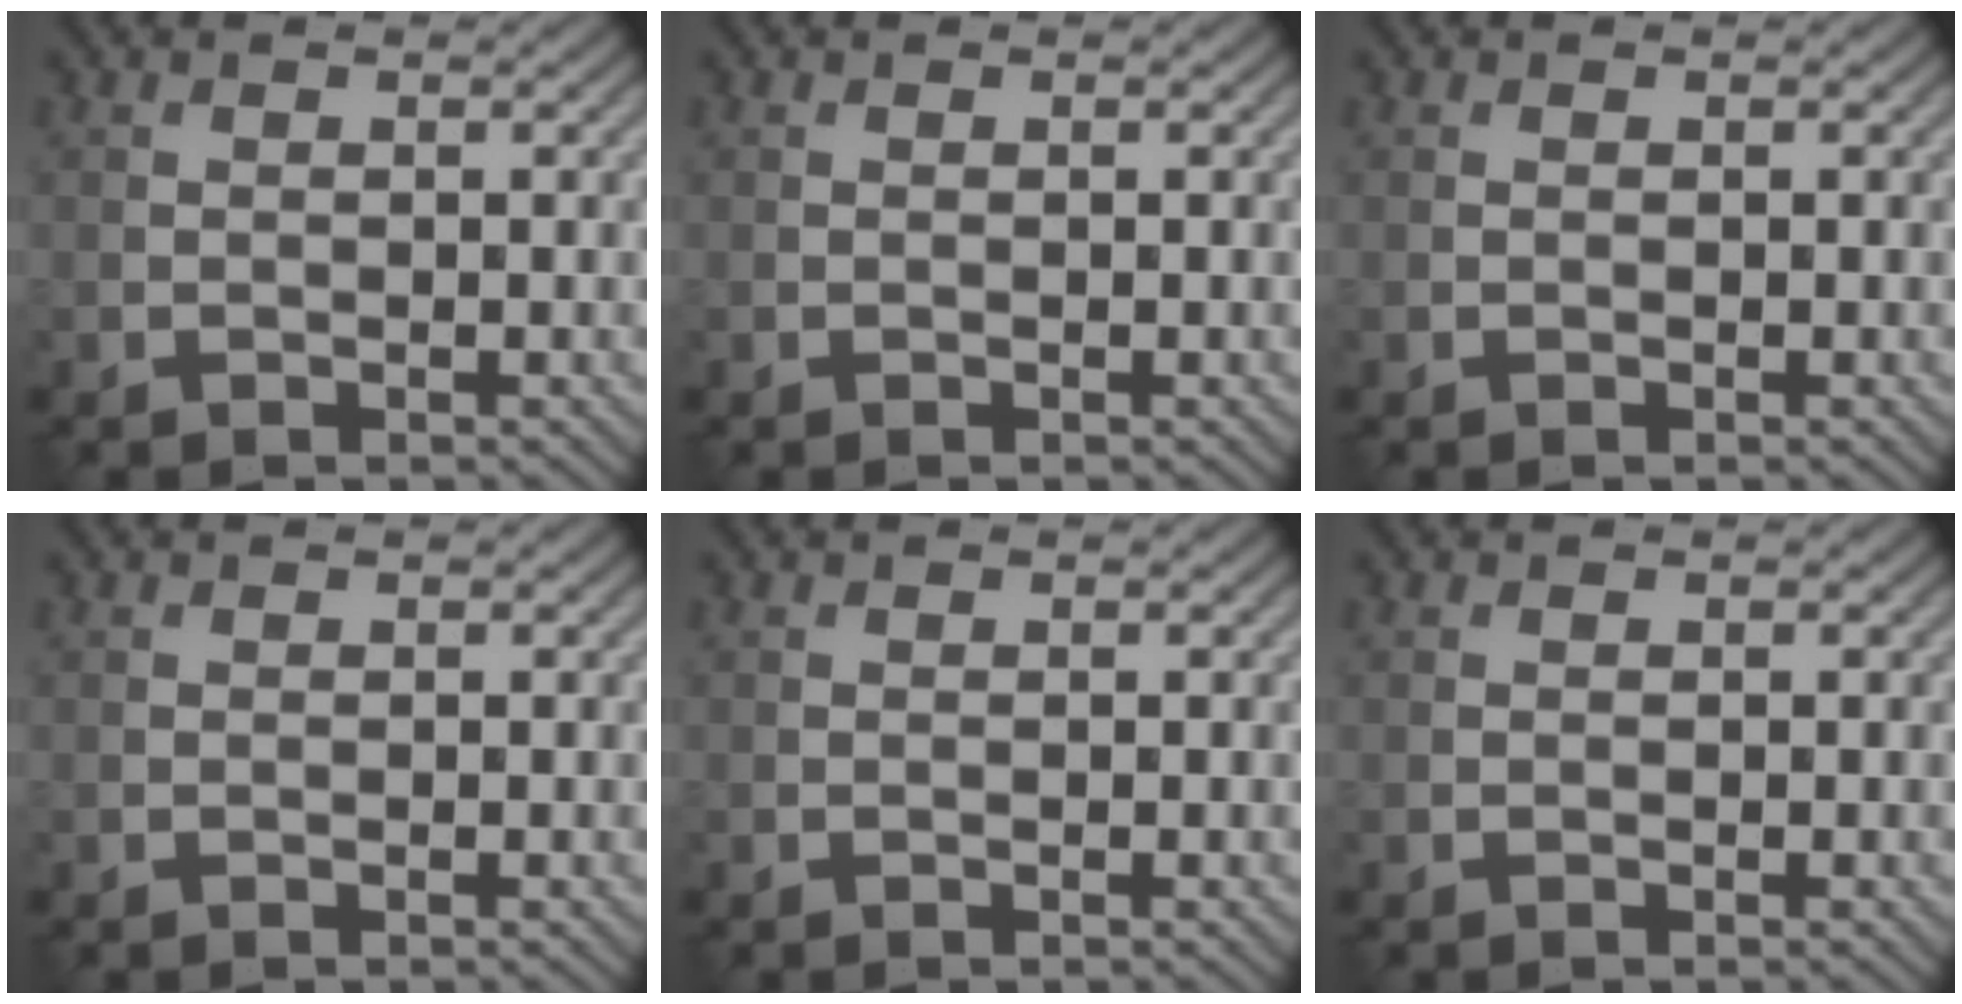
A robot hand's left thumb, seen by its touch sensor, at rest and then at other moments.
{"total": 0.0}
{"total": 0.0}
{"total": 0.0}
{"total": 0.0}
{"total": 0.0}